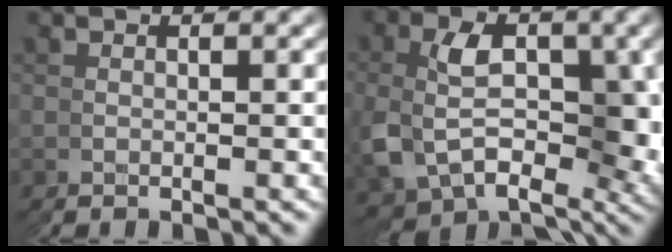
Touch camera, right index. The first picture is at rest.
{"total": 9.5, "force": [-1.5, 7.2, 6.0], "torque": [-0.112, -0.040, -0.006]}